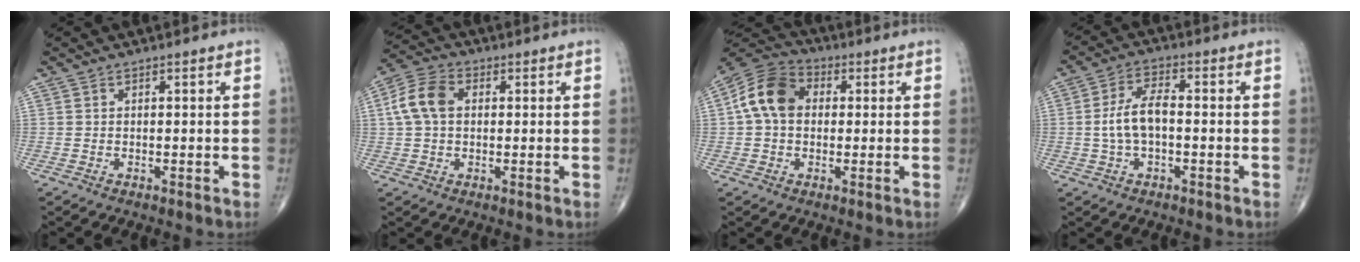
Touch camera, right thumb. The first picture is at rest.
{"total": 8.0, "force": [1.2, 5.5, 5.7], "torque": [-0.117, 0.021, 0.018]}
{"total": 10.5, "force": [1.2, 7.7, 7.1], "torque": [-0.127, 0.028, 0.009]}
{"total": 6.9, "force": [-0.6, 3.3, 6.0], "torque": [-0.126, 0.021, -0.017]}